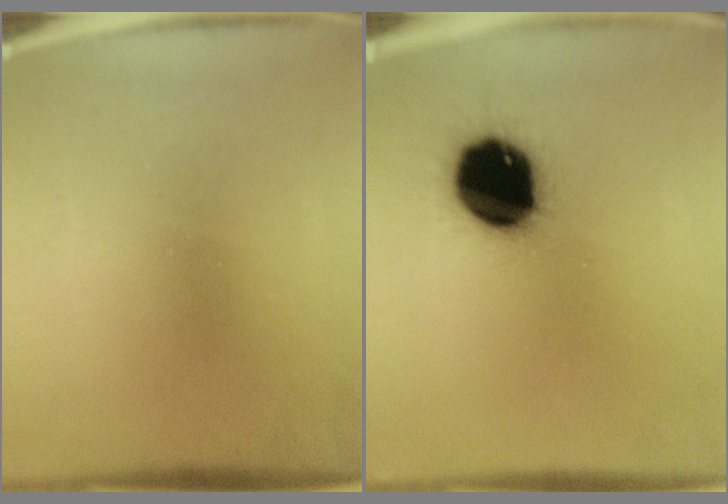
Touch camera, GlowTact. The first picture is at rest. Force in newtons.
{"total": 19.7}